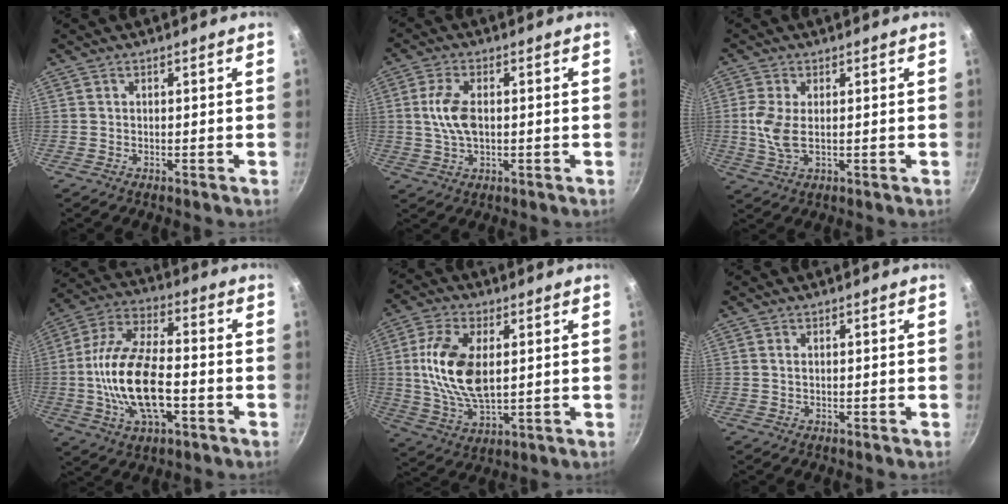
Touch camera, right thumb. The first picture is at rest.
{"total": 7.2, "force": [0.5, 3.9, 6.0], "torque": [-0.119, 0.008, 0.006]}
{"total": 5.7, "force": [0.4, 2.8, 5.0], "torque": [-0.115, -0.003, 0.009]}
{"total": 16.9, "force": [-3.7, 8.2, 14.4], "torque": [-0.260, 0.031, -0.073]}
{"total": 14.4, "force": [1.9, 7.7, 12.1], "torque": [-0.228, -0.001, 0.039]}
{"total": 0.8, "force": [0.2, 0.4, 0.6], "torque": [-0.012, 0.001, 0.002]}